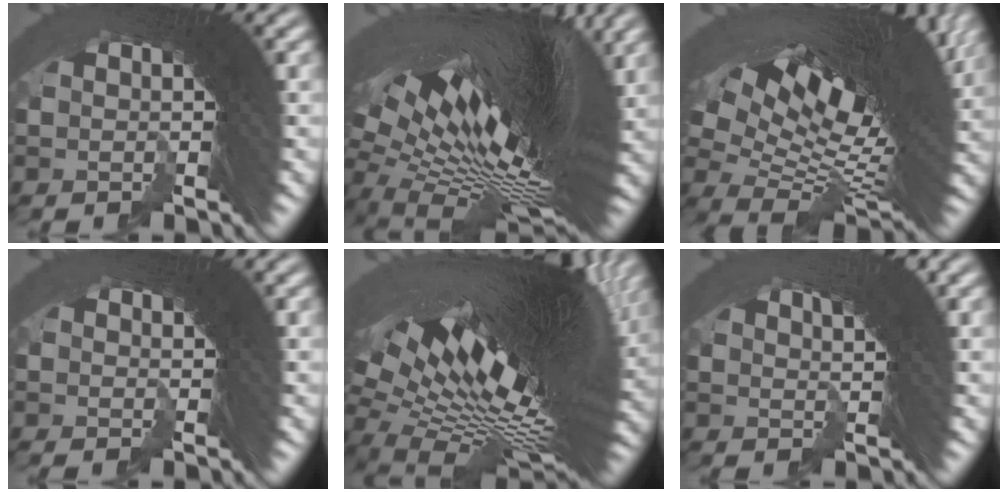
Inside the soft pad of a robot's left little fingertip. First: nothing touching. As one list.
[{"total": 20.0, "force": [0.5, 8.2, 18.2], "torque": [-0.291, -0.019, 0.026]}, {"total": 14.5, "force": [3.2, 6.6, 12.5], "torque": [-0.195, -0.012, 0.064]}, {"total": 0.6, "force": [-0.4, -0.2, 0.4], "torque": [-0.001, -0.002, -0.005]}, {"total": 22.1, "force": [1.3, 9.6, 19.9], "torque": [-0.308, -0.019, 0.034]}, {"total": 4.9, "force": [2.5, 1.0, 4.1], "torque": [-0.044, 0.030, 0.027]}]